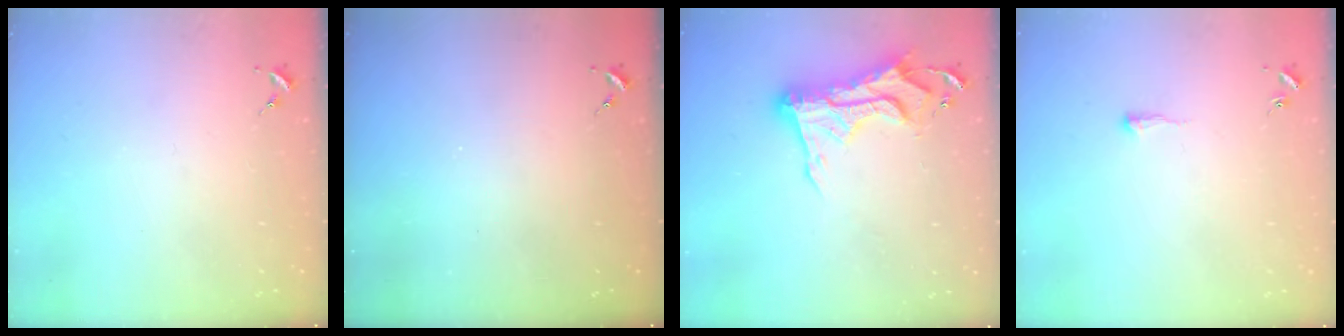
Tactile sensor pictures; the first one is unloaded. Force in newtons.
{"total": 0.0}
{"total": 16.4, "press": 16.4, "slide": 1.3}
{"total": 3.9, "press": 3.9, "slide": 0.5}